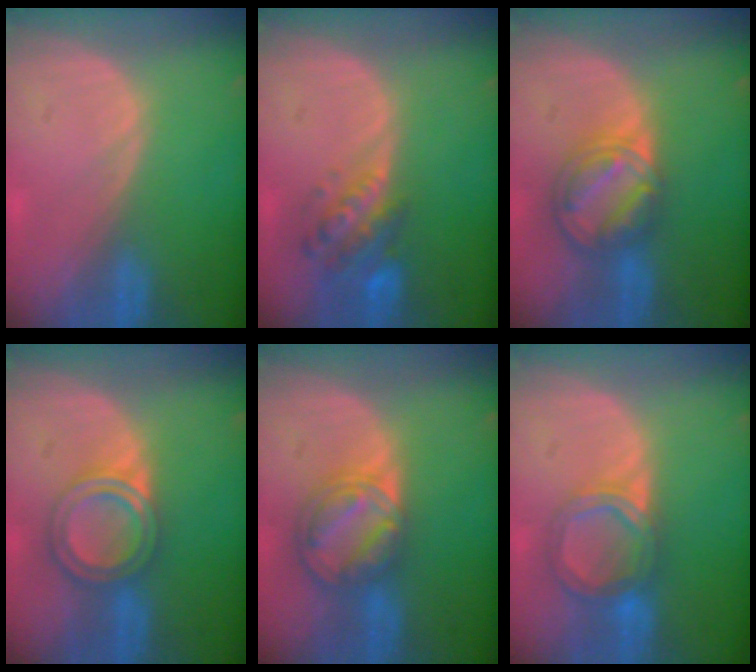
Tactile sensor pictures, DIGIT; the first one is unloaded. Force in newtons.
{"total": 6.1, "press": 5.8, "slide": 2.0}
{"total": 8.3, "press": 7.1, "slide": 4.3}
{"total": 6.1, "press": 5.5, "slide": 2.8}
{"total": 8.5, "press": 7.2, "slide": 4.6}
{"total": 6.5, "press": 5.7, "slide": 3.0}